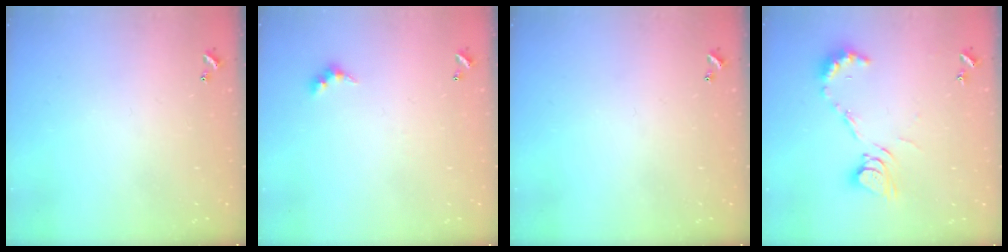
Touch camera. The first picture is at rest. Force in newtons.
{"total": 2.4, "press": 2.4, "slide": 0.5}
{"total": 0.0}
{"total": 9.3, "press": 9.3, "slide": 0.3}